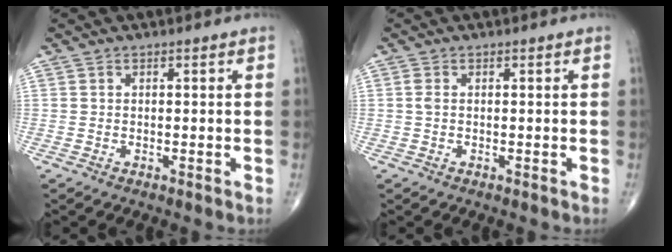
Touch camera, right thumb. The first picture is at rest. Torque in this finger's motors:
{"motor_torque": [0.38, 0.04, 0.17, 0.01, 0.00]}